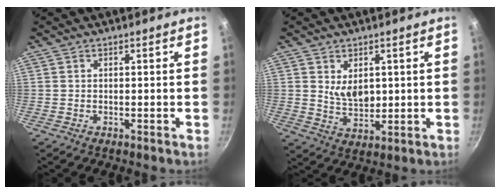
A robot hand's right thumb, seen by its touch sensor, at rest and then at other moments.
{"total": 5.9, "force": [1.5, 4.0, 4.1], "torque": [-0.056, -0.021, 0.034]}